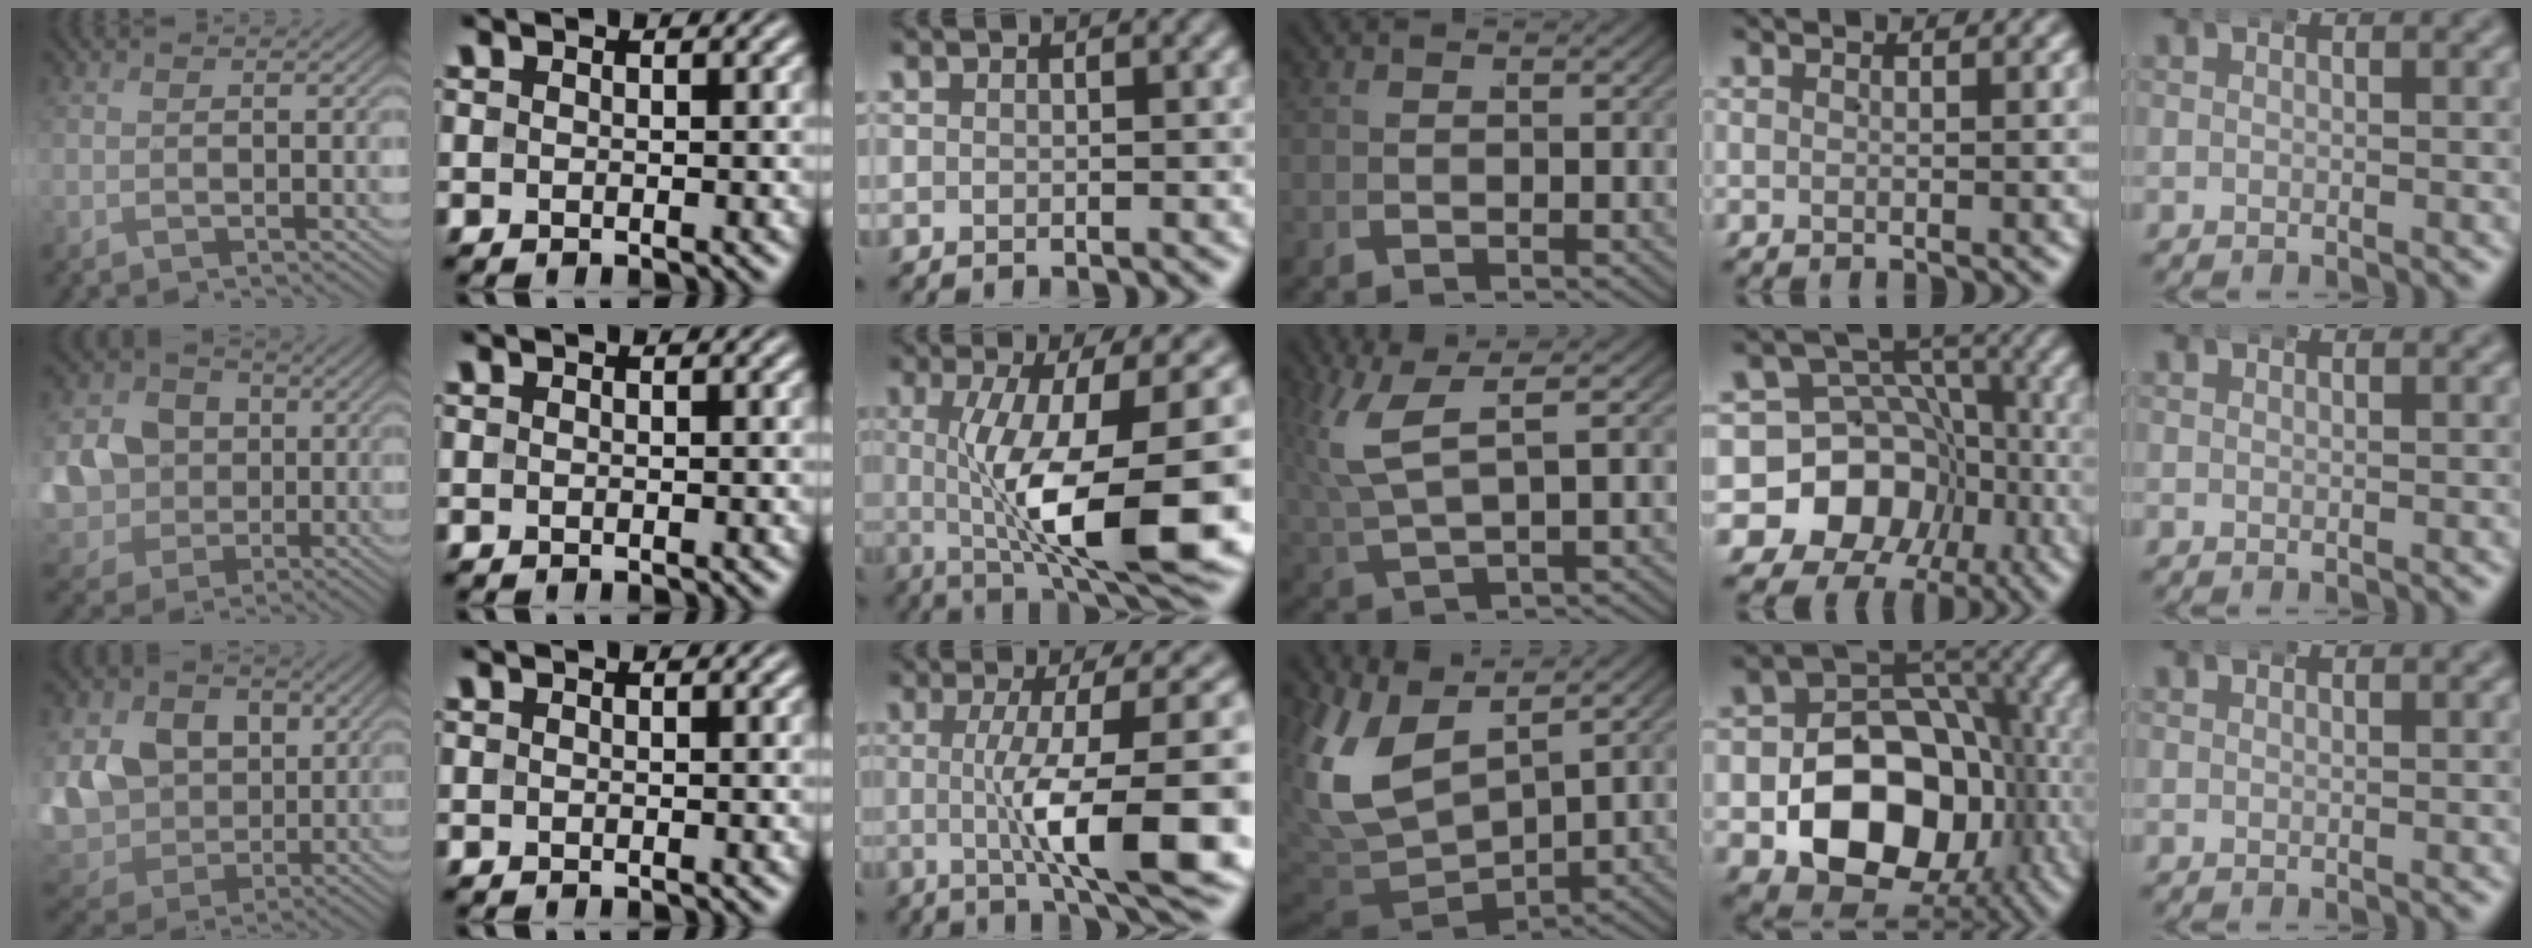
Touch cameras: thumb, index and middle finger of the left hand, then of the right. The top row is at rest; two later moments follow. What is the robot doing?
{"motion": "wrap", "object": "arm wrap"}